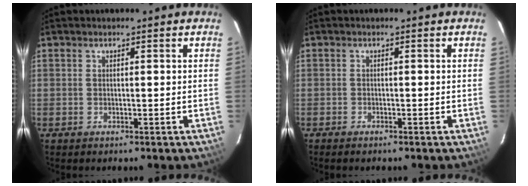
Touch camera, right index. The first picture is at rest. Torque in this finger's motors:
{"motor_torque": [0.36, -0.19, 0.12, 0.01]}